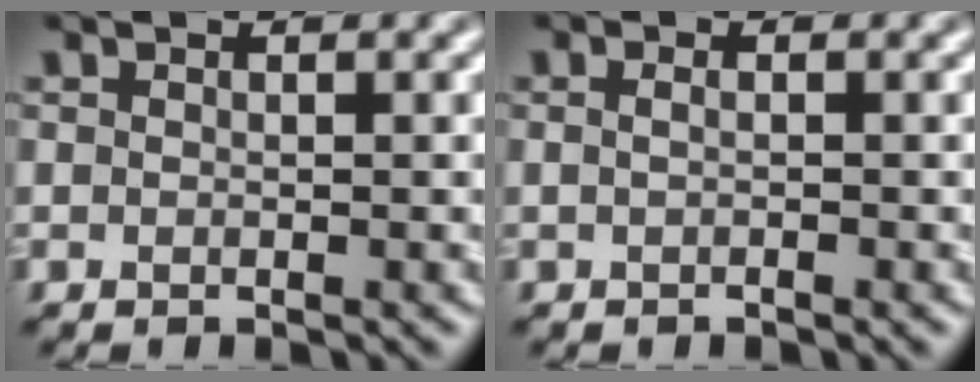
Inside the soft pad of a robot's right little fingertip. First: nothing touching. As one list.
[{"total": 0.6, "force": [-0.3, 0.2, 0.5], "torque": [-0.015, -0.003, -0.008]}]